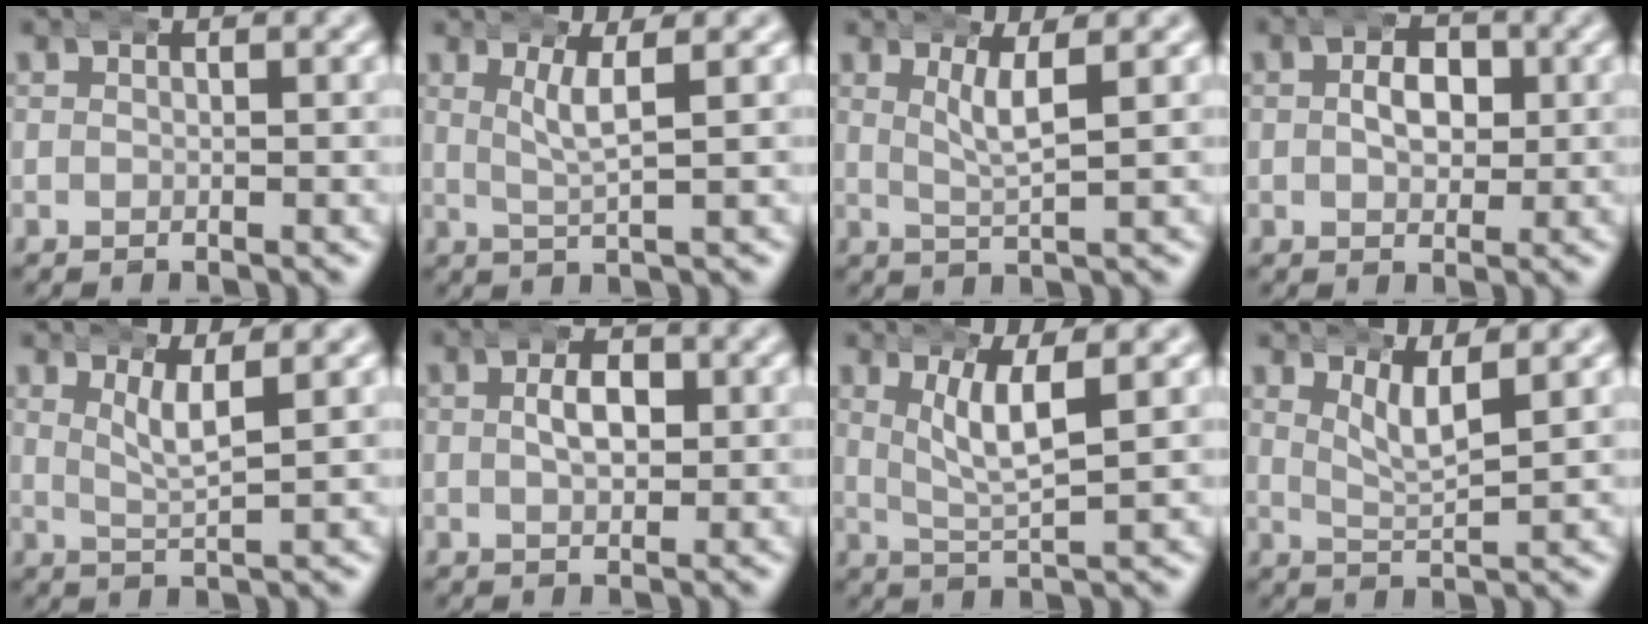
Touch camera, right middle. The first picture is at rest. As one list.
[{"total": 2.6, "force": [1.3, -0.2, 2.2], "torque": [-0.047, 0.001, 0.025]}, {"total": 2.8, "force": [1.4, 0.0, 2.5], "torque": [-0.049, -0.001, 0.028]}, {"total": 3.4, "force": [0.1, 2.2, 2.6], "torque": [-0.027, 0.003, -0.002]}, {"total": 2.9, "force": [1.5, 0.2, 2.5], "torque": [-0.048, -0.003, 0.031]}, {"total": 3.5, "force": [0.5, 1.8, 3.0], "torque": [-0.030, 0.012, 0.002]}, {"total": 4.1, "force": [1.7, 0.8, 3.7], "torque": [-0.067, -0.005, 0.036]}, {"total": 3.4, "force": [2.1, 0.7, 2.6], "torque": [-0.050, -0.008, 0.040]}]